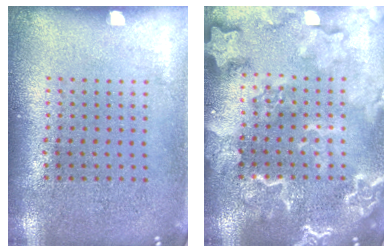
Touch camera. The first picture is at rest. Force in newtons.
{"total": 4.7, "press": 4.6, "slide": 0.6}